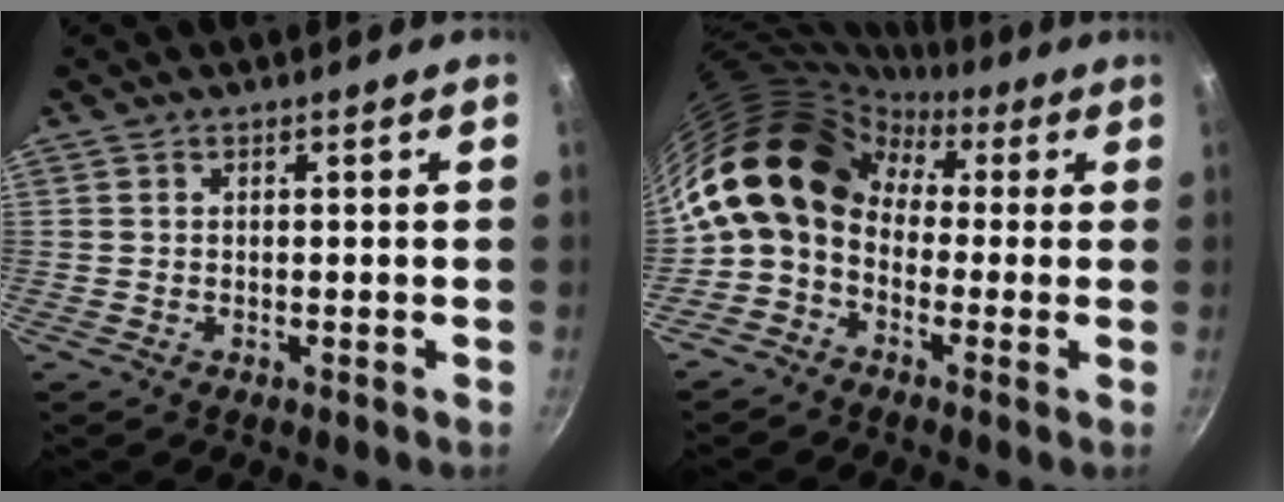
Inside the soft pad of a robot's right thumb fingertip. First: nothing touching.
{"total": 14.1, "force": [0.6, 10.9, 8.9], "torque": [-0.137, 0.044, -0.017]}